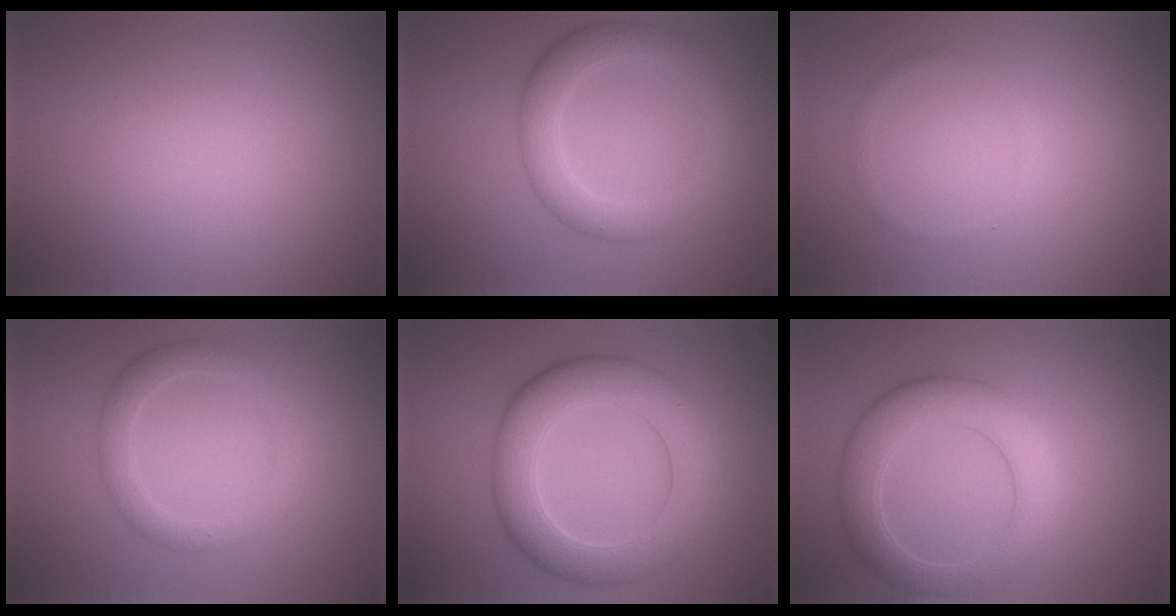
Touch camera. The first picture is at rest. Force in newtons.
{"total": 4.3, "press": 4.3, "slide": 0.2}
{"total": 0.7, "press": 0.7, "slide": 0.1}
{"total": 2.8, "press": 2.8, "slide": 0.1}
{"total": 7.6, "press": 7.6, "slide": 0.5}
{"total": 5.8, "press": 5.7, "slide": 0.7}